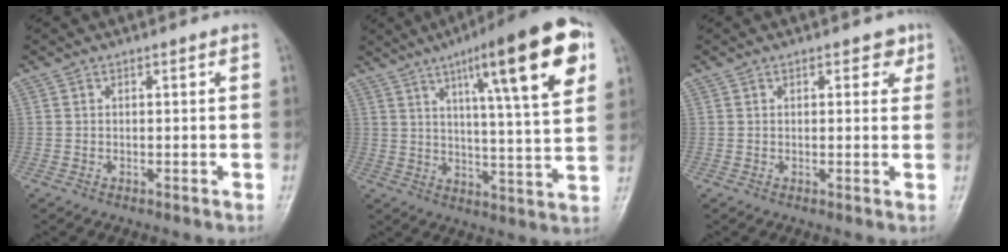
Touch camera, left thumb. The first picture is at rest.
{"total": 20.8, "force": [9.4, 3.7, 18.2], "torque": [-0.247, -0.017, 0.135]}
{"total": 2.7, "force": [1.4, 1.6, 1.7], "torque": [-0.003, -0.003, 0.013]}